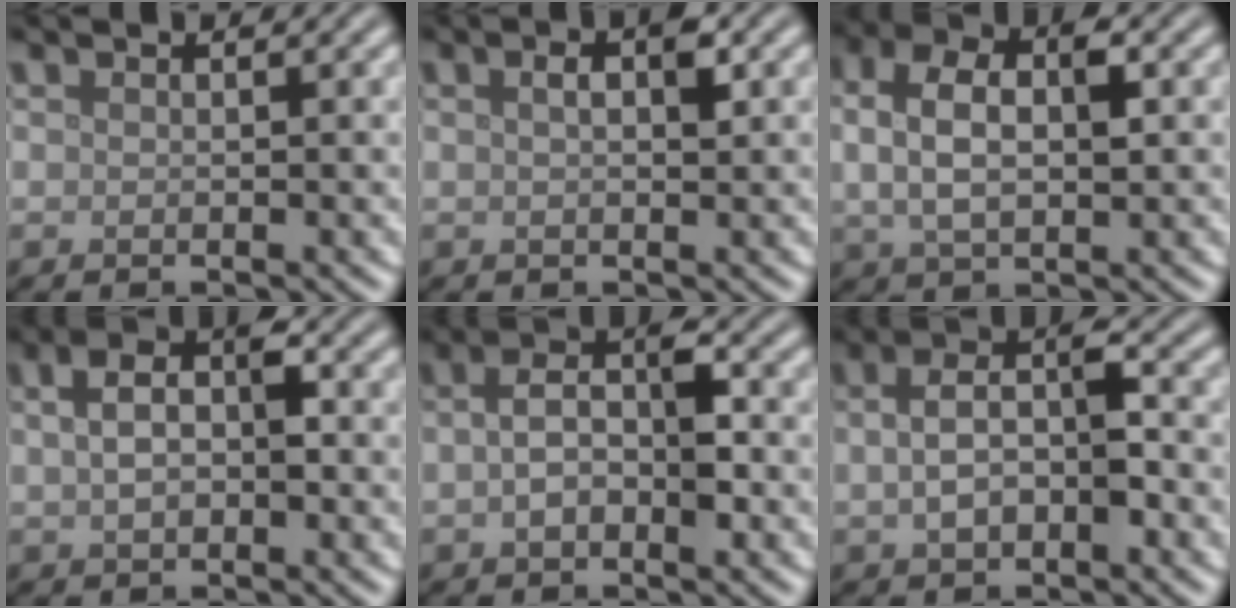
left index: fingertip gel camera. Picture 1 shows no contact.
{"total": 2.1, "force": [0.6, 0.7, 1.9], "torque": [-0.032, 0.005, 0.007]}
{"total": 5.7, "force": [1.0, 3.1, 4.6], "torque": [-0.089, 0.008, 0.013]}
{"total": 4.4, "force": [0.6, 2.6, 3.5], "torque": [-0.072, 0.012, 0.009]}
{"total": 4.3, "force": [-0.4, 2.1, 3.7], "torque": [-0.069, 0.008, -0.013]}
{"total": 4.8, "force": [-0.5, 2.5, 4.1], "torque": [-0.080, 0.006, -0.011]}